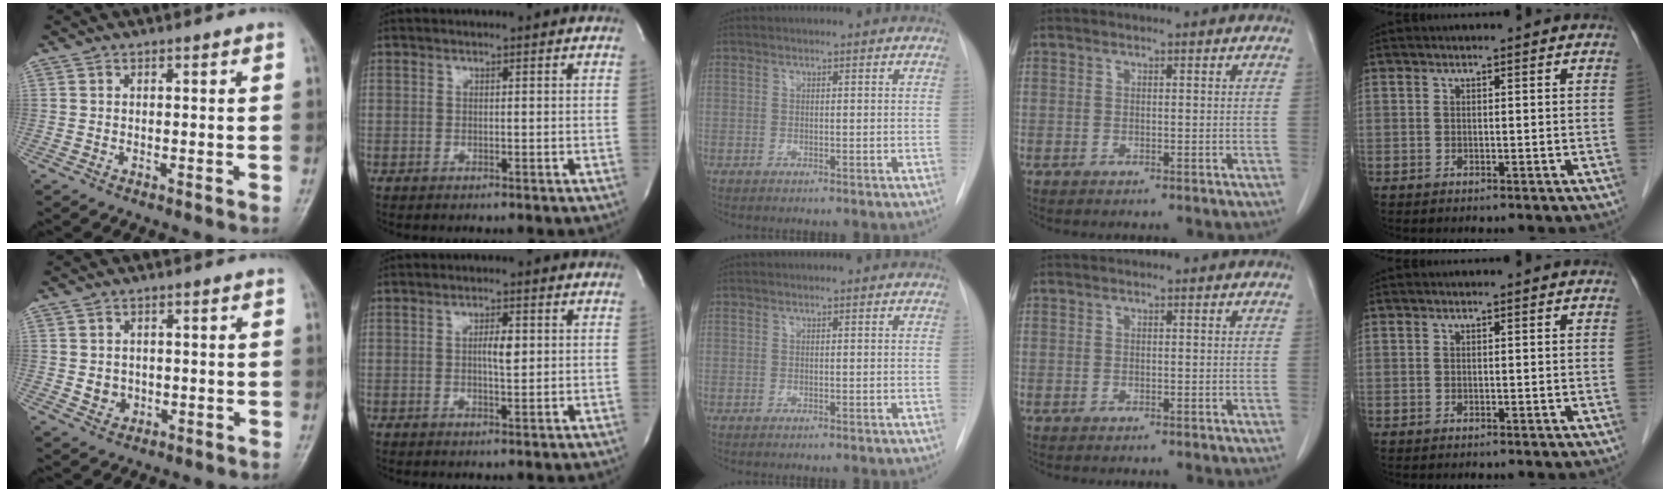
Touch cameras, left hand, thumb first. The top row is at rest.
{"thumb": {"total": 3.1, "force": [-0.2, 2.8, 1.3], "torque": [-0.007, 0.001, 0.004]}, "index": {"total": 2.8, "force": [0.3, 0.7, 2.7], "torque": [-0.047, -0.001, 0.004]}}